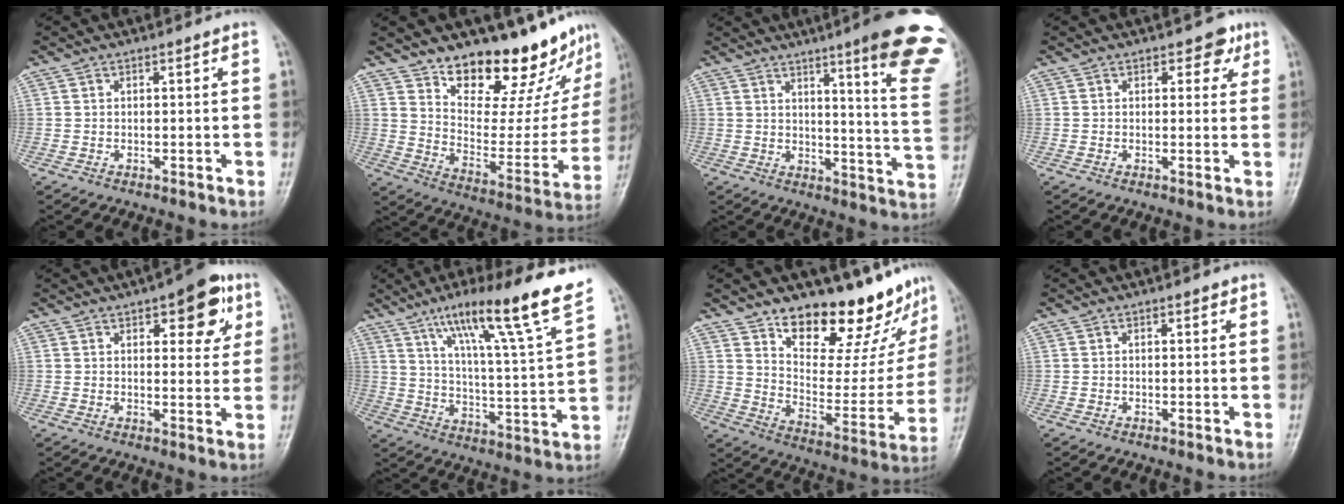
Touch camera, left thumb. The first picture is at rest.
{"total": 22.2, "force": [17.8, 8.0, 10.7], "torque": [-0.103, -0.120, 0.259]}
{"total": 20.5, "force": [12.8, 1.9, 15.9], "torque": [-0.178, -0.073, 0.156]}
{"total": 3.8, "force": [1.9, 2.5, 2.1], "torque": [0.003, -0.005, 0.019]}
{"total": 9.6, "force": [4.3, 4.3, 7.5], "torque": [-0.056, -0.009, 0.048]}
{"total": 21.1, "force": [13.8, 1.3, 15.9], "torque": [-0.226, -0.051, 0.217]}
{"total": 23.3, "force": [17.8, 8.7, 12.3], "torque": [-0.126, -0.117, 0.259]}
{"total": 1.1, "force": [0.6, 0.6, 0.7], "torque": [-0.002, -0.001, 0.006]}